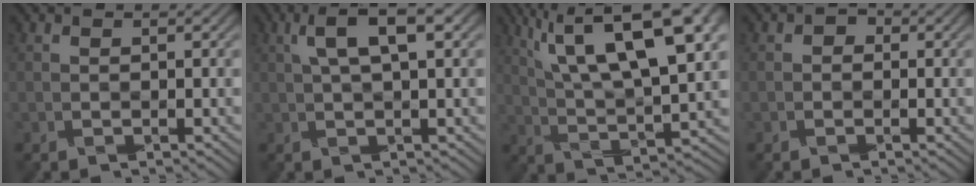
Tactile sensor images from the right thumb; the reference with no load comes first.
{"total": 5.9, "force": [2.1, 1.4, 5.3], "torque": [-0.089, 0.014, 0.037]}
{"total": 18.5, "force": [8.8, 6.3, 15.0], "torque": [-0.258, 0.039, 0.149]}
{"total": 0.9, "force": [-0.2, 0.8, 0.4], "torque": [-0.004, -0.001, -0.006]}